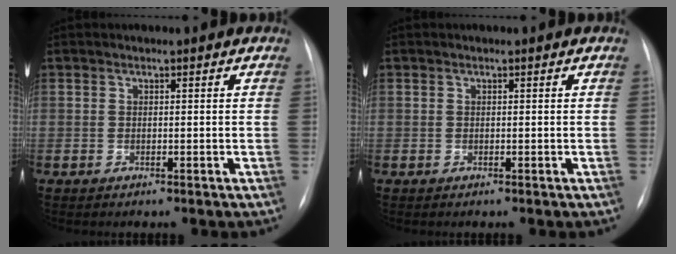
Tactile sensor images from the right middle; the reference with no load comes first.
{"total": 0.0}